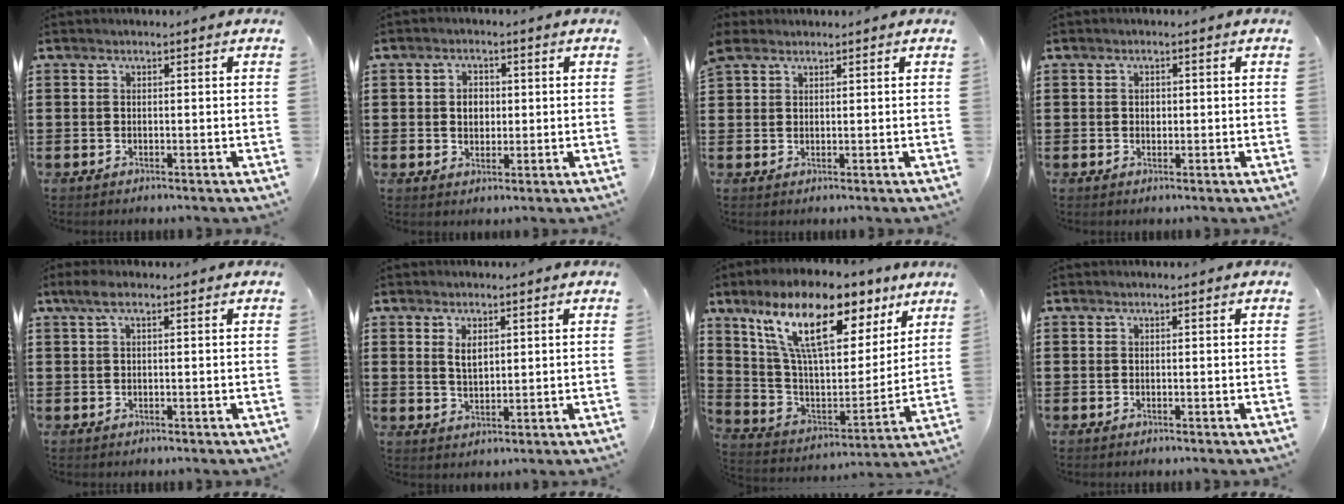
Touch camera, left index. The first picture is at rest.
{"total": 3.0, "force": [0.2, 2.4, 1.7], "torque": [-0.034, 0.006, -0.001]}
{"total": 2.2, "force": [1.8, 1.2, 0.6], "torque": [-0.018, 0.006, 0.035]}
{"total": 1.0, "force": [0.2, 0.8, 0.6], "torque": [-0.015, 0.004, 0.004]}
{"total": 2.3, "force": [0.5, 0.7, 2.1], "torque": [-0.048, 0.003, 0.004]}
{"total": 2.7, "force": [1.1, 1.4, 2.0], "torque": [-0.035, 0.002, 0.018]}
{"total": 16.6, "force": [10.3, 6.2, 11.5], "torque": [-0.240, -0.039, 0.175]}
{"total": 0.0}